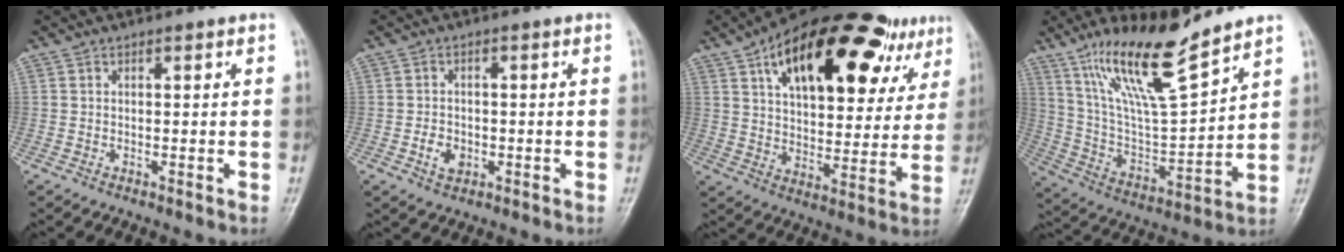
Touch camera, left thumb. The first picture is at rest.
{"total": 3.5, "force": [-1.1, 2.7, 2.0], "torque": [-0.026, 0.003, -0.017]}
{"total": 27.8, "force": [14.5, 12.8, 20.0], "torque": [-0.256, 0.003, 0.214]}
{"total": 17.1, "force": [12.4, 3.2, 11.3], "torque": [-0.192, -0.066, 0.241]}